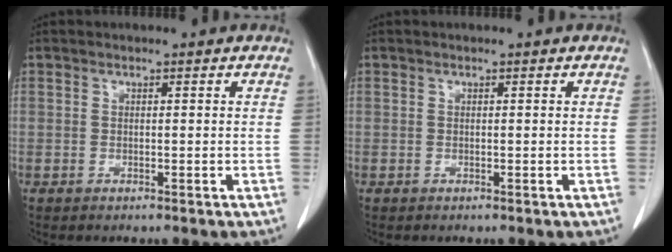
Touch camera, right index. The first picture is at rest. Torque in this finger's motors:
{"motor_torque": [0.00, 0.00, 0.00, 0.00]}